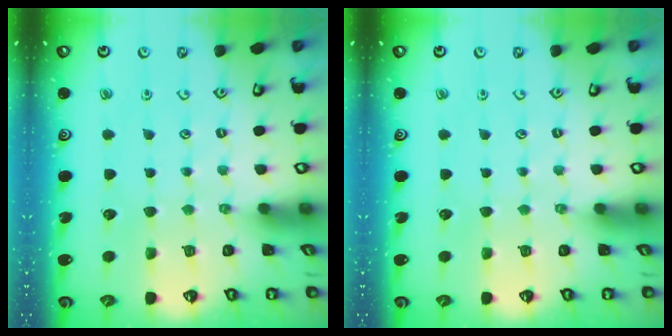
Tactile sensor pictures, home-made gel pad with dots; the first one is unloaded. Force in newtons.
{"total": 0.0}